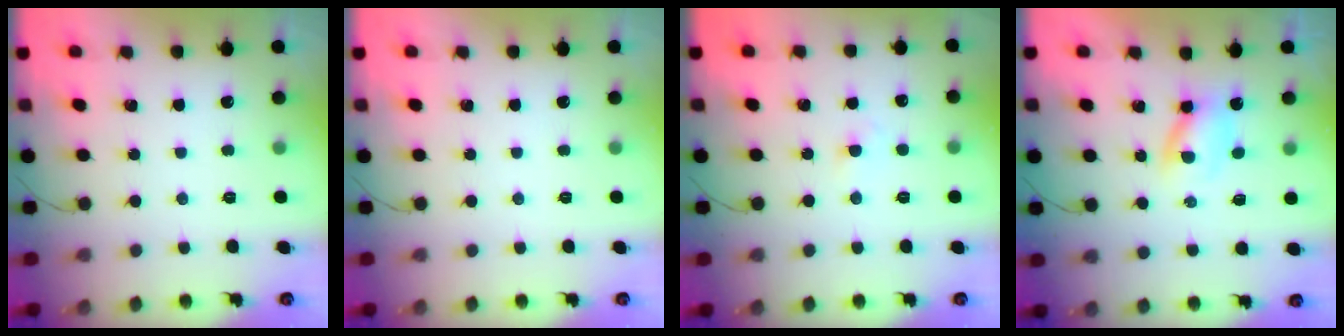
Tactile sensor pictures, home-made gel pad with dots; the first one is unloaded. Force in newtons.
{"total": 0.0}
{"total": 1.9, "press": 1.6, "slide": 1.0}
{"total": 2.9, "press": 2.8, "slide": 0.9}